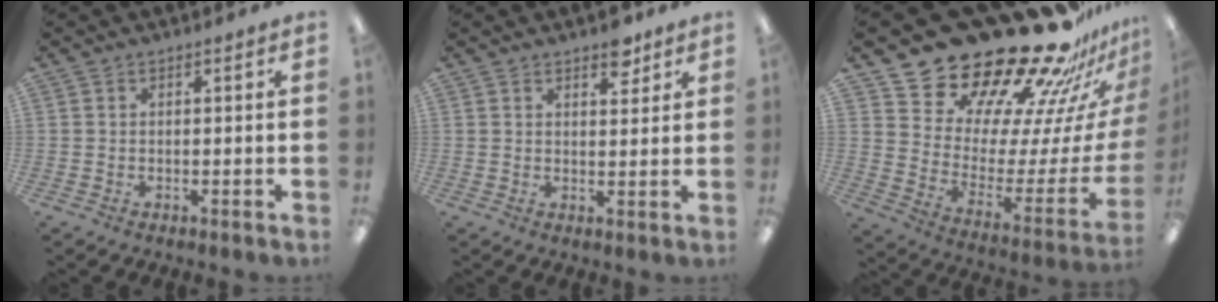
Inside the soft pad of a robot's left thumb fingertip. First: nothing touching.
{"total": 4.8, "force": [3.7, 2.3, 2.1], "torque": [-0.008, -0.020, 0.060]}
{"total": 27.0, "force": [23.7, 9.1, 9.3], "torque": [-0.124, -0.202, 0.423]}